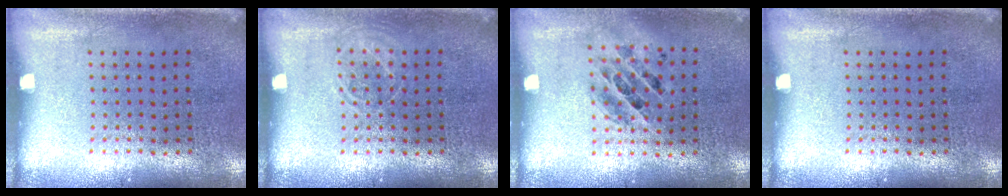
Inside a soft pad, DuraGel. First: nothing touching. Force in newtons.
{"total": 1.1, "press": 1.1, "slide": 0.2}
{"total": 1.3, "press": 1.1, "slide": 0.5}
{"total": 0.0}